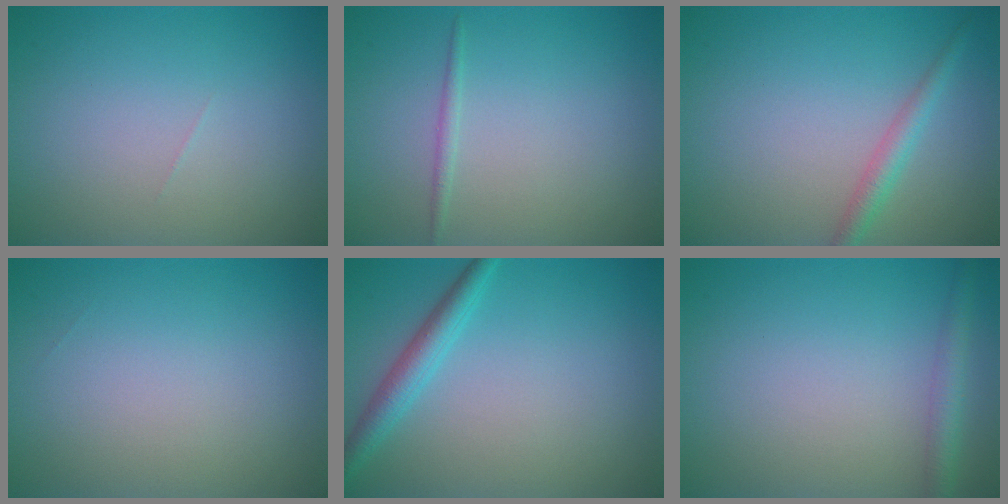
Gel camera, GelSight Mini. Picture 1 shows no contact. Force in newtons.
{"total": 0.8, "press": 0.8, "slide": 0.0}
{"total": 1.9, "press": 1.9, "slide": 0.0}
{"total": 0.0}
{"total": 2.7, "press": 2.7, "slide": 0.1}
{"total": 2.2, "press": 2.2, "slide": 0.1}